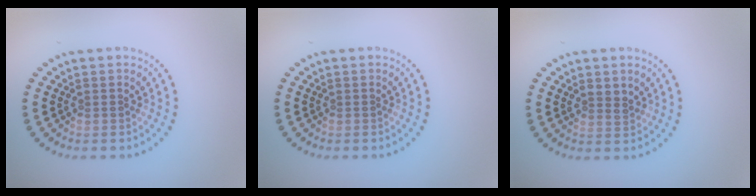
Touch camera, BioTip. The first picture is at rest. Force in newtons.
{"total": 0.0}
{"total": 1.5, "press": 1.3, "slide": 0.7}